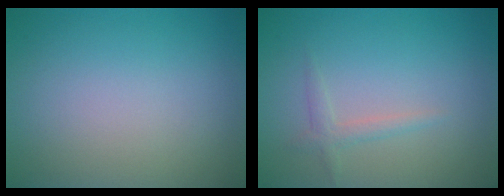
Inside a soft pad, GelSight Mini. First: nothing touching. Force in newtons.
{"total": 1.3, "press": 1.3, "slide": 0.0}